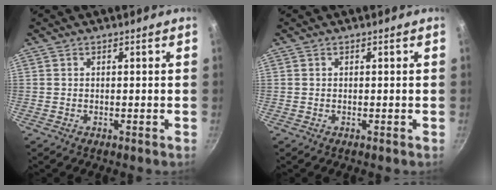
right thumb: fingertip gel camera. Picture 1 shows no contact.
{"total": 0.0}